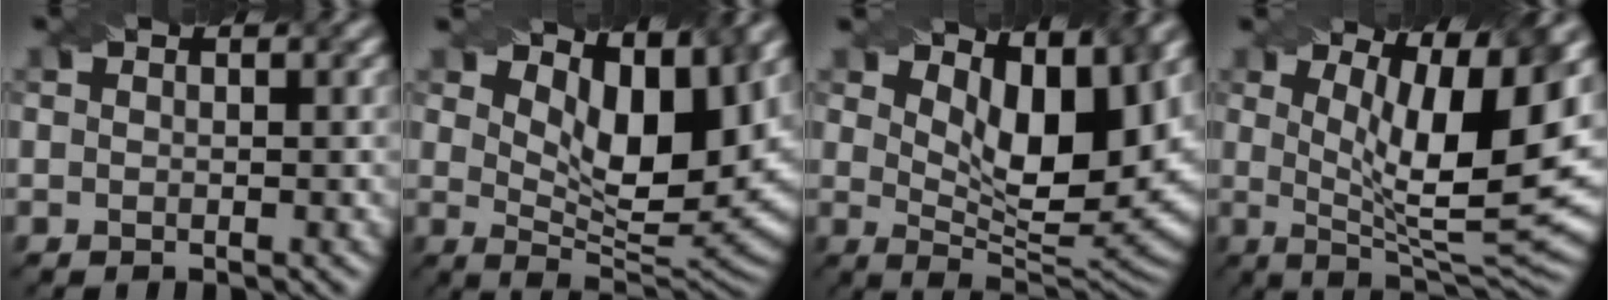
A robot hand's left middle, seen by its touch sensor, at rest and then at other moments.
{"total": 9.2, "force": [4.7, 3.5, 7.1], "torque": [-0.119, -0.006, 0.082]}
{"total": 9.4, "force": [4.2, 3.6, 7.6], "torque": [-0.123, -0.005, 0.073]}
{"total": 11.7, "force": [3.3, 3.2, 10.8], "torque": [-0.155, -0.010, 0.056]}